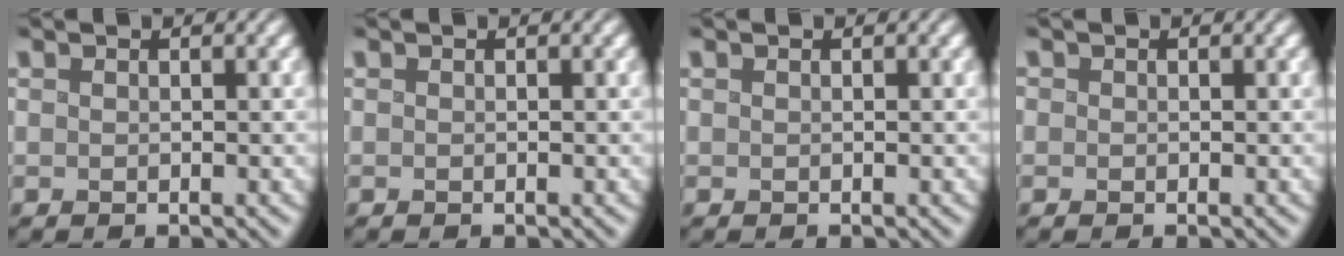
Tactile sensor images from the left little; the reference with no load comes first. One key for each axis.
{"total": 0.0}
{"total": 0.0}
{"total": 0.7, "fx": 0.1, "fy": 0.7, "fz": 0.3, "tx": -0.004, "ty": 0.002, "tz": -0.003}